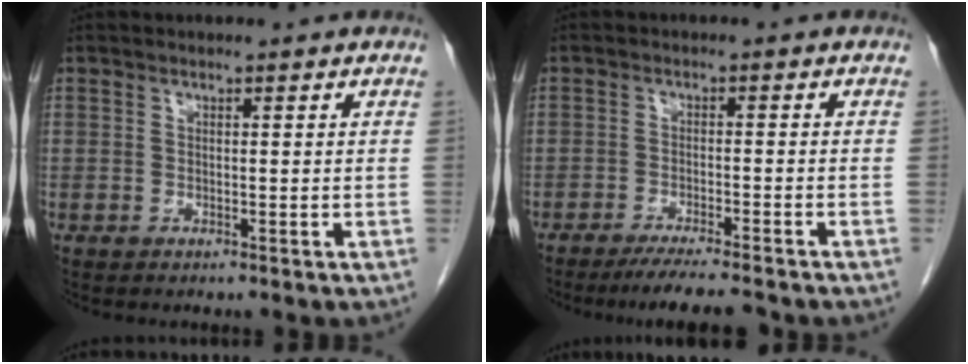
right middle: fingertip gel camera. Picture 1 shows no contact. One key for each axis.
{"total": 7.9, "fx": -6.9, "fy": 0.1, "fz": 3.8, "tx": -0.051, "ty": -0.019, "tz": -0.107}